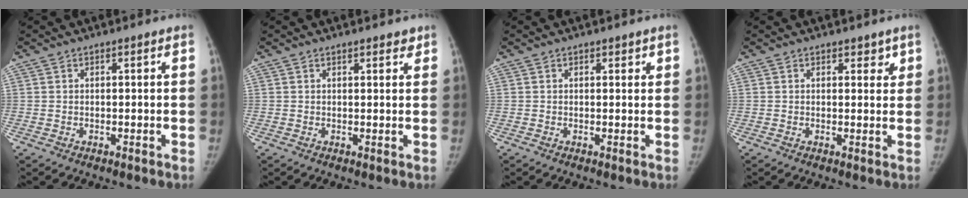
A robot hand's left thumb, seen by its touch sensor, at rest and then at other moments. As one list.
[{"total": 2.3, "force": [1.8, 0.9, 1.1], "torque": [0.000, -0.006, 0.020]}, {"total": 1.3, "force": [0.9, 0.7, 0.6], "torque": [0.003, -0.004, 0.009]}, {"total": 2.5, "force": [1.7, 1.5, 1.1], "torque": [0.011, -0.009, 0.020]}]